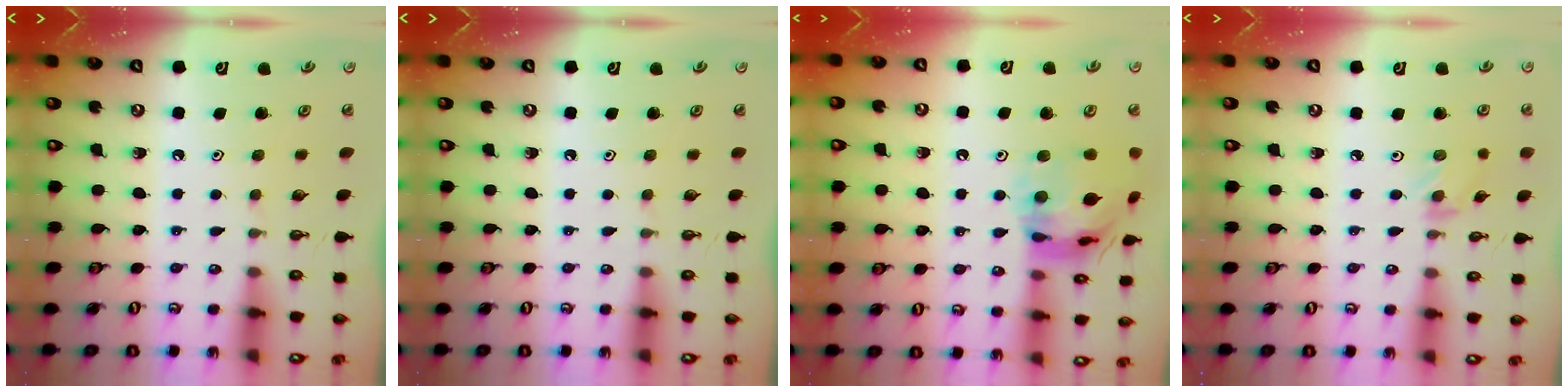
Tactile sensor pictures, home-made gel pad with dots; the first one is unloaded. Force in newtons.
{"total": 0.0}
{"total": 17.4, "press": 17.3, "slide": 1.7}
{"total": 0.9, "press": 0.9, "slide": 0.2}